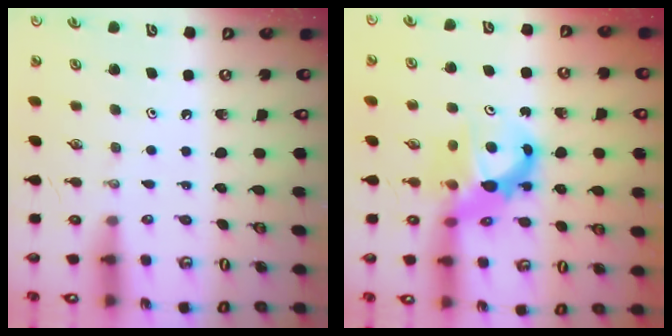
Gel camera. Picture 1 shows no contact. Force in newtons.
{"total": 8.2, "press": 8.2, "slide": 0.7}